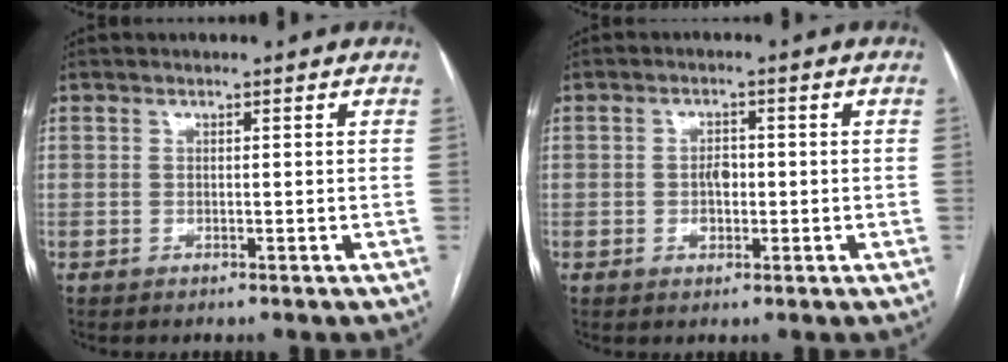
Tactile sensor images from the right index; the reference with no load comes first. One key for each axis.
{"total": 2.6, "fx": -0.4, "fy": 1.8, "fz": 1.9, "tx": -0.028, "ty": 0.004, "tz": -0.005}